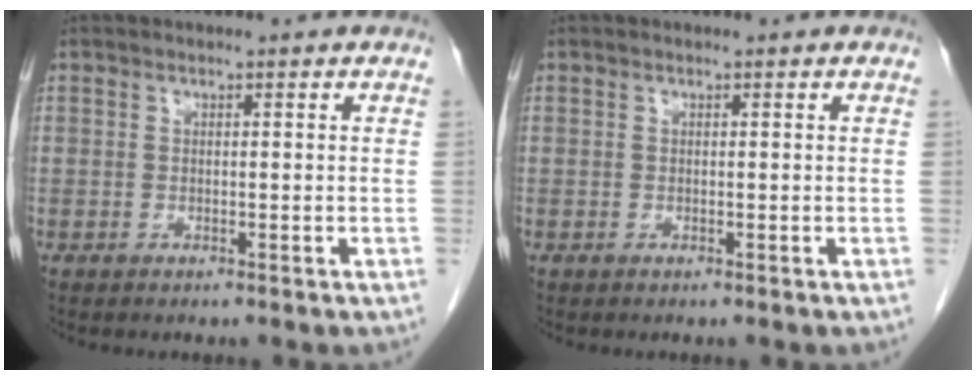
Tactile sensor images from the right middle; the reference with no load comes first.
{"total": 0.0}